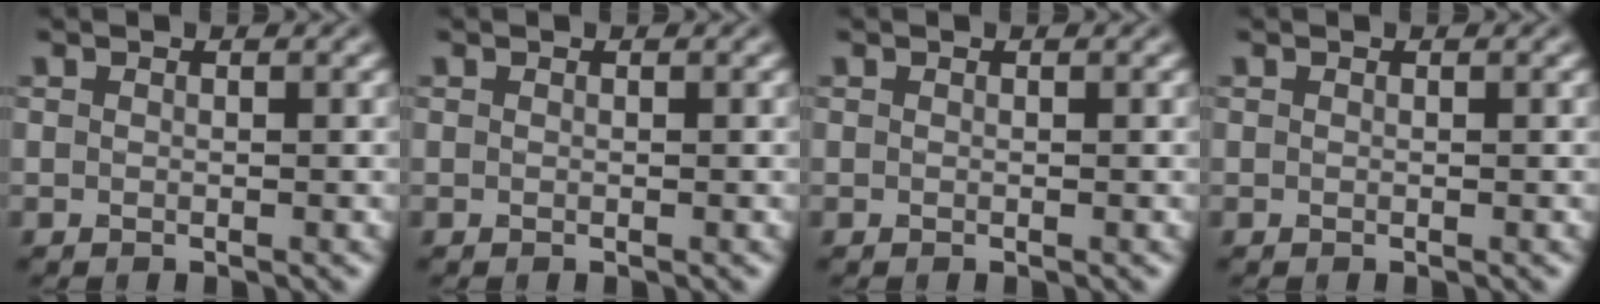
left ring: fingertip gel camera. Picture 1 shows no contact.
{"total": 0.0}
{"total": 0.0}
{"total": 0.0}